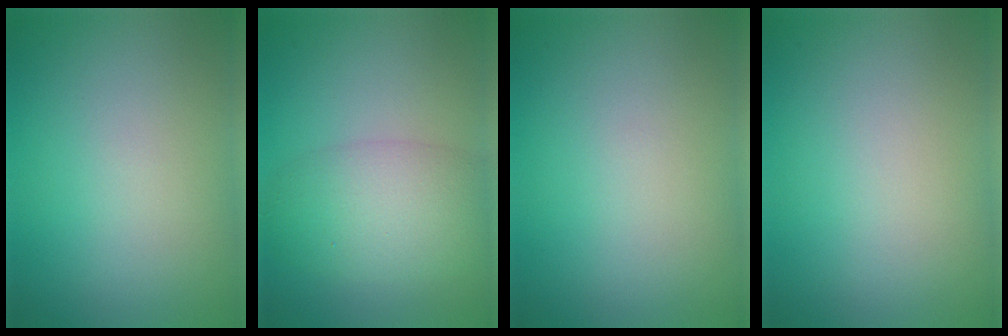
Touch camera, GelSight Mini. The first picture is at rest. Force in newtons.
{"total": 5.7, "press": 5.7, "slide": 0.2}
{"total": 0.0}
{"total": 0.0}